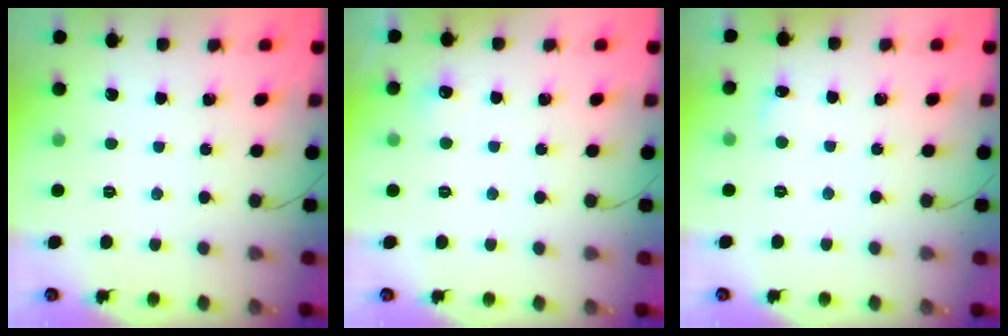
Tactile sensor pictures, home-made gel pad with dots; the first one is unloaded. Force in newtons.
{"total": 3.8, "press": 3.7, "slide": 1.0}
{"total": 4.0, "press": 3.9, "slide": 1.2}